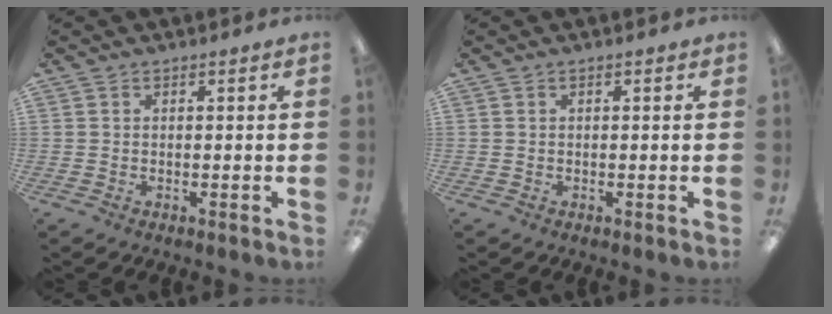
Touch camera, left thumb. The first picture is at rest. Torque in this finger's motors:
{"motor_torque": [-0.06, 0.00, -0.17, -0.04, 0.00]}